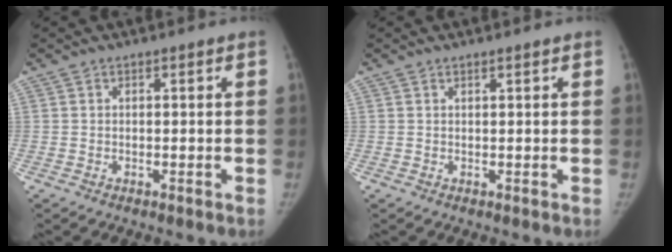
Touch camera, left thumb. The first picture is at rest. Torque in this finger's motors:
{"motor_torque": [-0.05, 0.08, 0.00, 0.02, -0.02]}